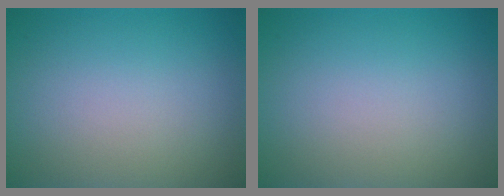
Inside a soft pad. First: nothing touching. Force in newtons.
{"total": 0.0}